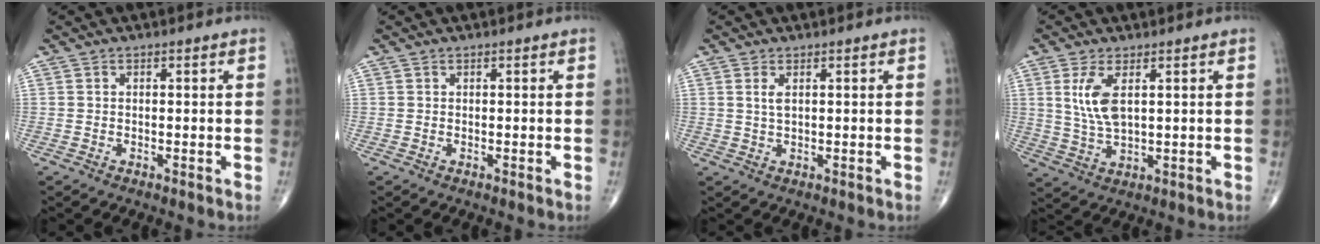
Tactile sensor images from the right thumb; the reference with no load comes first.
{"total": 0.0}
{"total": 1.9, "force": [0.7, 0.7, 1.6], "torque": [-0.037, -0.002, 0.018]}
{"total": 6.8, "force": [2.0, 2.8, 5.8], "torque": [-0.127, -0.009, 0.050]}